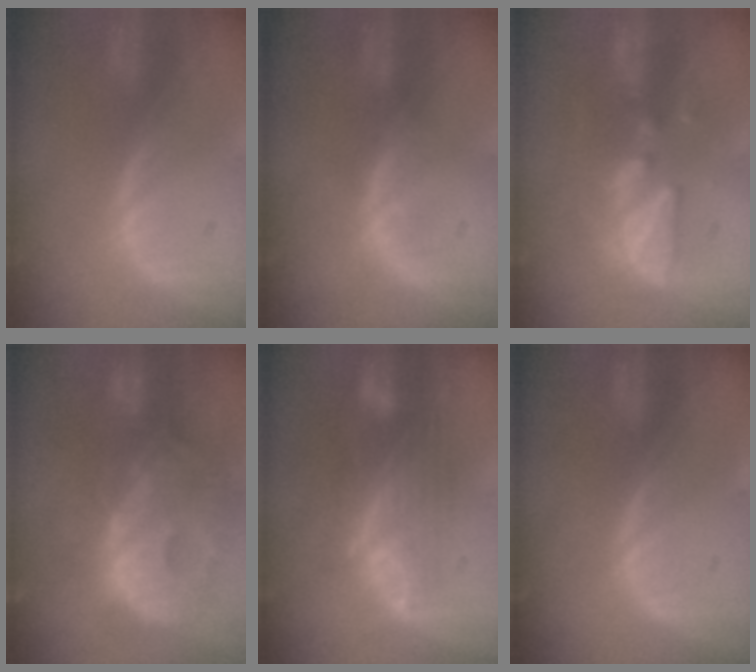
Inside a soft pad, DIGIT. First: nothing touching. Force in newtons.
{"total": 1.1, "press": 1.1, "slide": 0.2}
{"total": 7.6, "press": 7.3, "slide": 1.8}
{"total": 14.2, "press": 12.3, "slide": 7.2}
{"total": 9.1, "press": 8.0, "slide": 4.4}
{"total": 0.0}